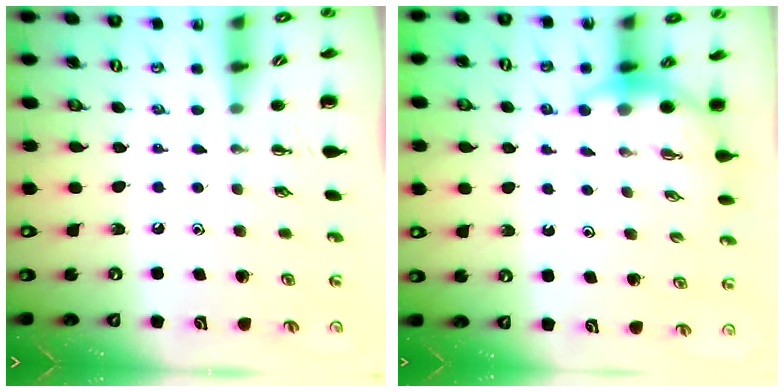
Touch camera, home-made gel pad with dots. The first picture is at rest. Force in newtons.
{"total": 6.2, "press": 6.0, "slide": 1.2}